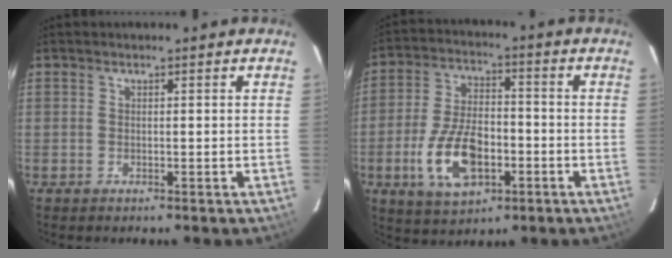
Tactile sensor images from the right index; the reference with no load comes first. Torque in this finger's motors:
{"motor_torque": [1.92, -0.22, 0.60, 0.12]}